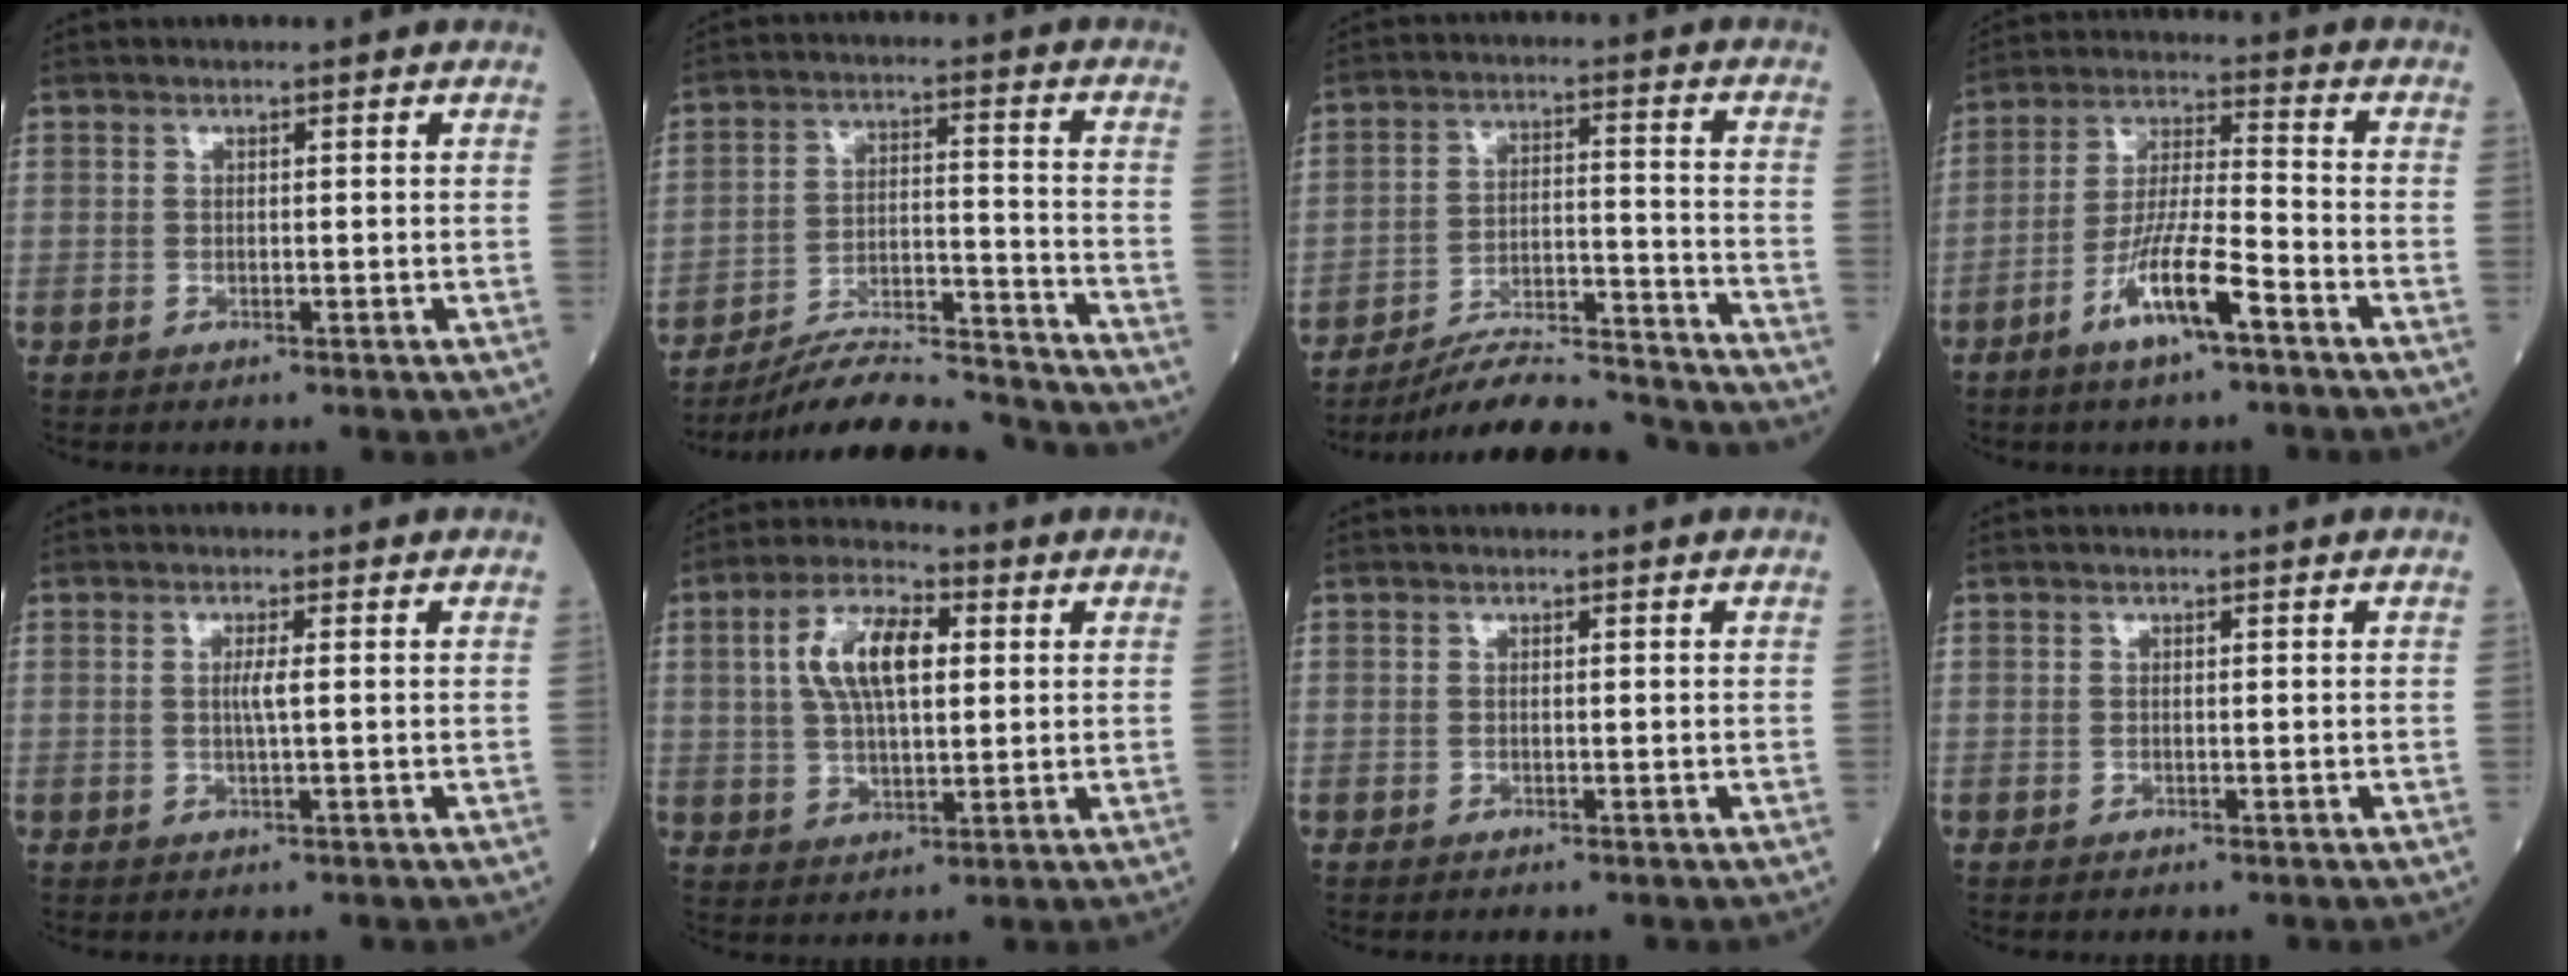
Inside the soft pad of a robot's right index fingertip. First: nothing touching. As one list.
[{"total": 16.3, "force": [-15.7, 0.4, 4.5], "torque": [-0.080, 0.015, -0.246]}, {"total": 17.9, "force": [-17.1, 0.6, 5.2], "torque": [-0.087, 0.009, -0.258]}, {"total": 10.3, "force": [-5.5, 1.0, 8.6], "torque": [-0.166, -0.005, -0.105]}, {"total": 1.7, "force": [0.1, -0.2, 1.7], "torque": [-0.037, -0.001, 0.000]}, {"total": 10.2, "force": [2.5, 4.2, 9.0], "torque": [-0.176, 0.018, 0.043]}, {"total": 0.0}, {"total": 0.0}]